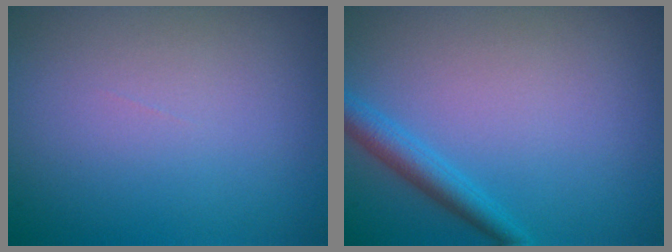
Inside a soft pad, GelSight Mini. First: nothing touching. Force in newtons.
{"total": 2.4, "press": 2.4, "slide": 0.2}